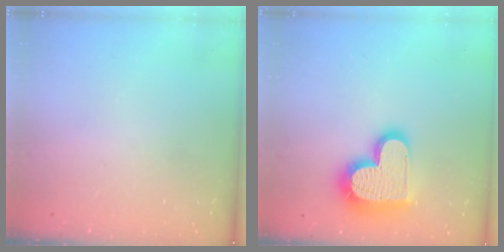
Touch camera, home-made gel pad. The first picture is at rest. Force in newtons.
{"total": 18.6, "press": 18.5, "slide": 1.5}